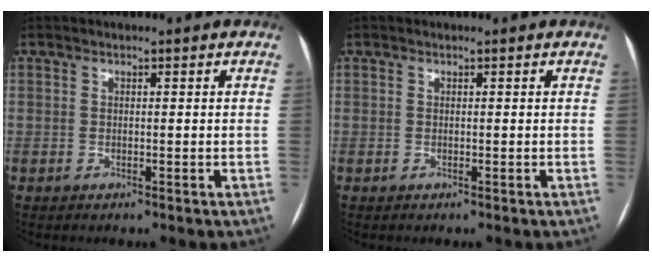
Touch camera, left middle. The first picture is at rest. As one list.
[{"total": 0.0}]